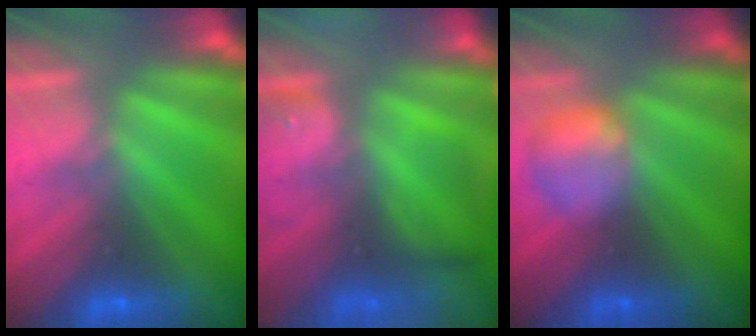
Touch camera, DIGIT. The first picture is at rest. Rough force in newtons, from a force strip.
{"total": 6.9}
{"total": 2.4}